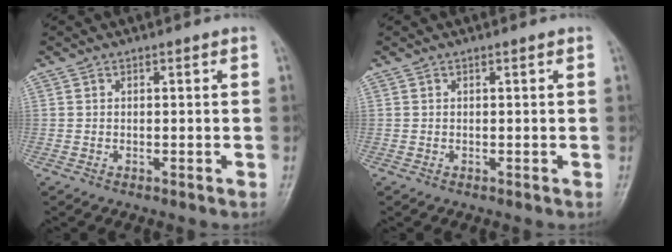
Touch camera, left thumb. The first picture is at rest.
{"total": 0.0}